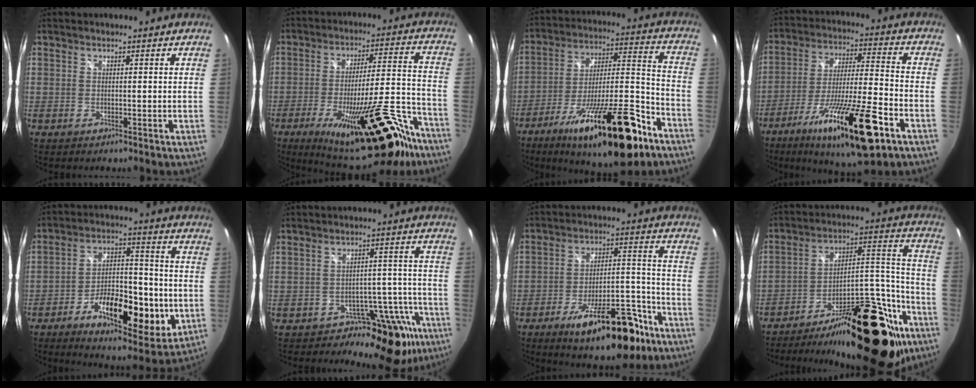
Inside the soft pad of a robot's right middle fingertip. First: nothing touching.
{"total": 26.3, "force": [-17.8, 7.7, 17.7], "torque": [-0.273, -0.013, -0.249]}
{"total": 27.1, "force": [-16.6, 6.9, 20.3], "torque": [-0.328, -0.020, -0.260]}
{"total": 22.0, "force": [-12.0, 3.9, 18.0], "torque": [-0.327, -0.042, -0.202]}
{"total": 18.2, "force": [-5.9, 7.8, 15.4], "torque": [-0.258, -0.004, -0.084]}
{"total": 13.1, "force": [-9.4, 7.9, 4.7], "torque": [-0.034, 0.034, -0.114]}
{"total": 18.7, "force": [-12.2, 6.6, 12.6], "torque": [-0.193, 0.004, -0.172]}
{"total": 29.9, "force": [-19.8, 11.4, 19.2], "torque": [-0.237, 0.045, -0.283]}